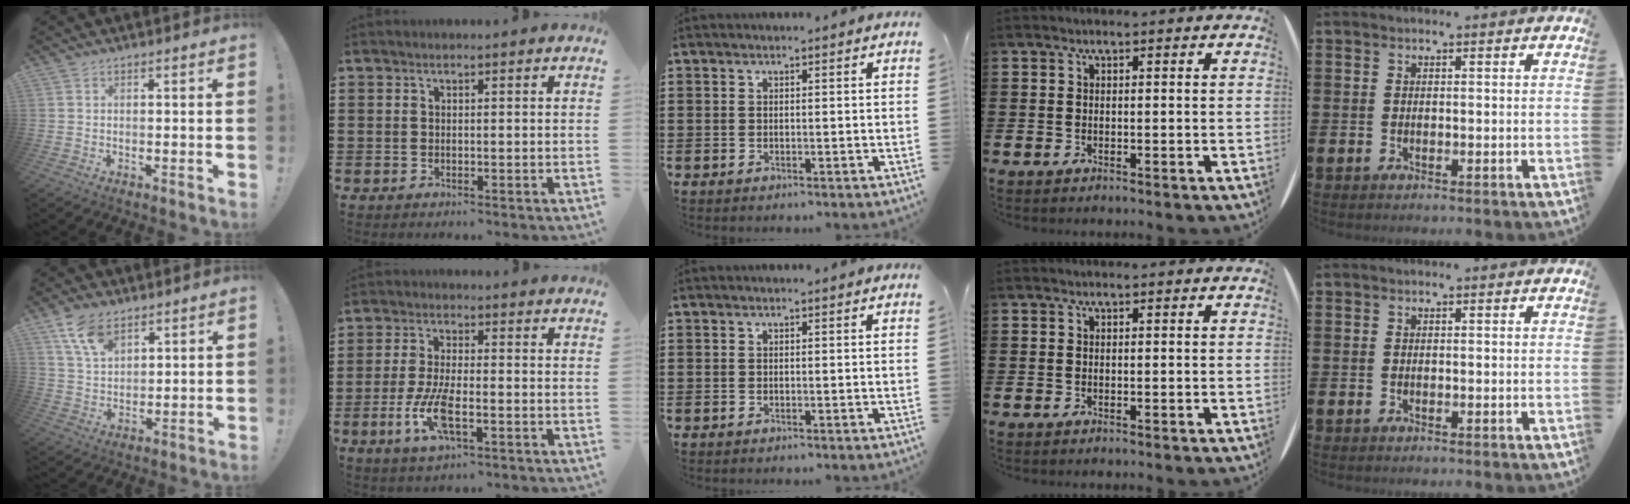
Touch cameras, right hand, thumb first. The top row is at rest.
{"thumb": {"total": 9.6, "force": [6.3, 5.4, 4.9], "torque": [-0.098, -0.022, 0.123]}, "index": {"total": 7.2, "force": [-2.5, 2.3, 6.4], "torque": [-0.144, -0.015, -0.047]}}